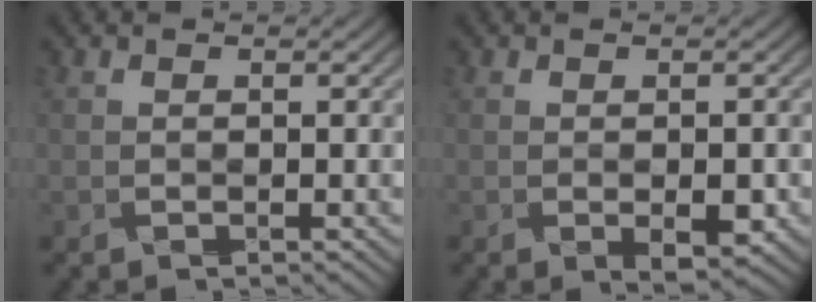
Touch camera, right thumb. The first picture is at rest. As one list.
[{"total": 3.0, "force": [-1.1, 1.2, 2.6], "torque": [-0.043, -0.002, -0.008]}]